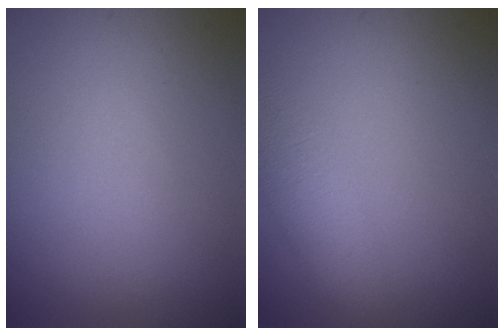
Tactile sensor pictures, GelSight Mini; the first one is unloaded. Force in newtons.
{"total": 4.2, "press": 4.2, "slide": 0.2}